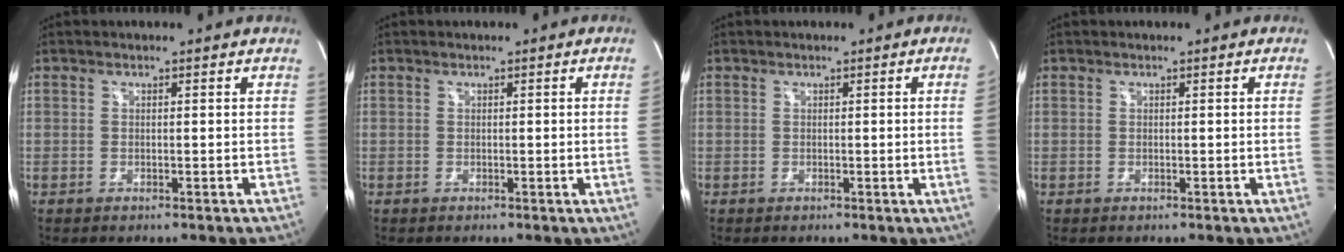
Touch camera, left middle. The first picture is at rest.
{"total": 2.0, "force": [-0.1, -0.9, 1.8], "torque": [-0.024, -0.001, 0.000]}
{"total": 3.1, "force": [-0.1, -1.4, 2.7], "torque": [-0.035, -0.004, 0.000]}
{"total": 1.0, "force": [-0.1, -0.5, 0.9], "torque": [-0.009, -0.001, -0.002]}